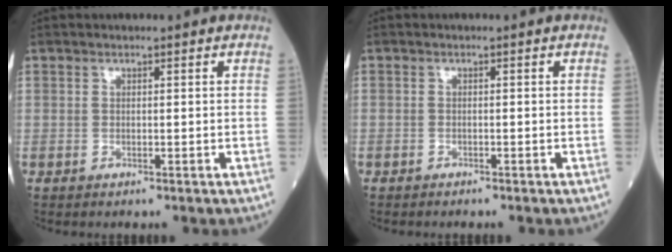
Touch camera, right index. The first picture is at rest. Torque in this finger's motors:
{"motor_torque": [1.03, -1.11, -0.24, -0.21]}